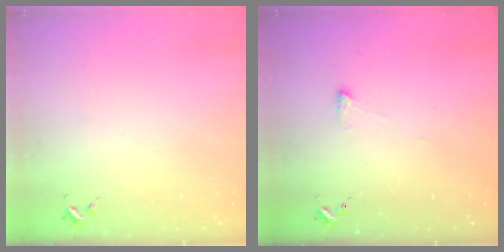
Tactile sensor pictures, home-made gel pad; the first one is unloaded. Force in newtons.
{"total": 2.4, "press": 2.4, "slide": 0.5}